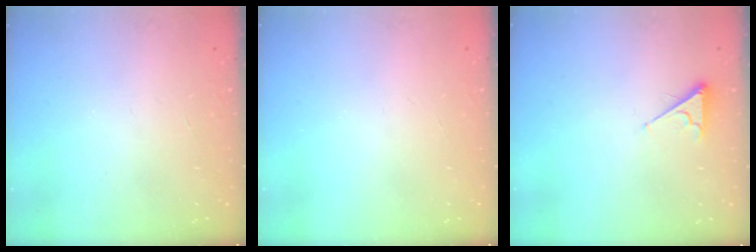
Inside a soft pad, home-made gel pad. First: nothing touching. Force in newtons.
{"total": 0.0}
{"total": 3.0, "press": 2.9, "slide": 0.4}